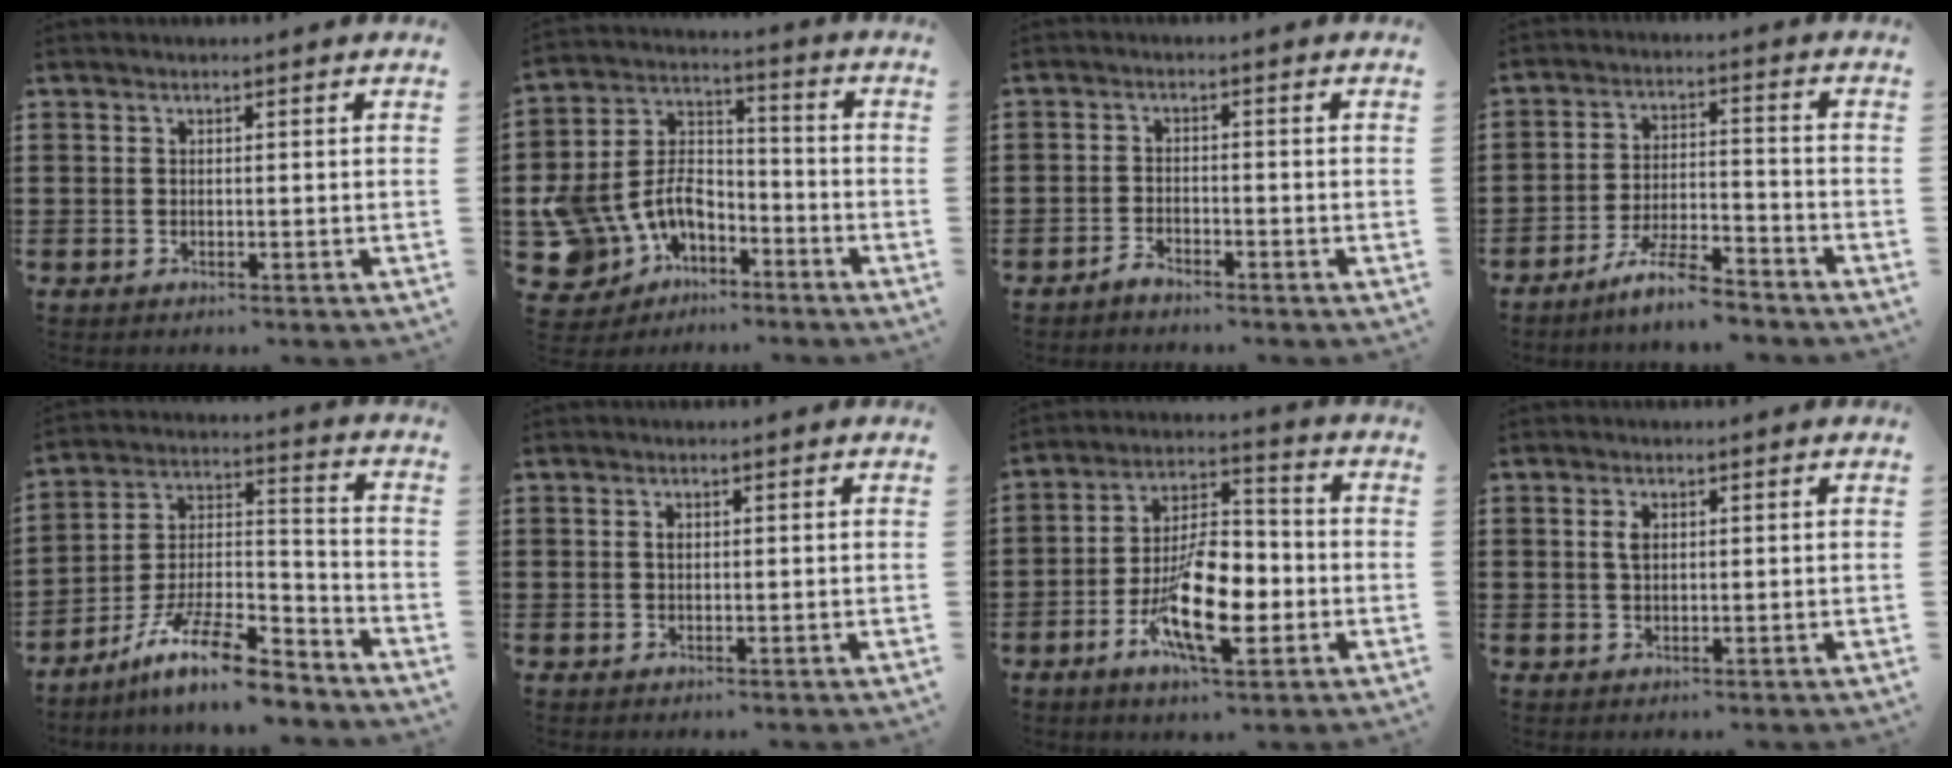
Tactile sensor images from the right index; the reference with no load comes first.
{"total": 8.7, "force": [-4.5, 6.4, 3.9], "torque": [-0.130, 0.003, -0.090]}
{"total": 1.8, "force": [-1.7, 0.3, 0.3], "torque": [-0.011, 0.002, -0.035]}
{"total": 7.1, "force": [-6.4, 0.5, 3.1], "torque": [-0.069, 0.000, -0.123]}
{"total": 12.5, "force": [-9.9, 2.6, 7.2], "torque": [-0.130, 0.025, -0.188]}
{"total": 0.8, "force": [0.2, 0.5, 0.6], "torque": [-0.014, 0.001, 0.003]}
{"total": 12.9, "force": [-4.4, 5.9, 10.6], "torque": [-0.199, 0.003, -0.076]}
{"total": 2.1, "force": [0.6, 1.1, 1.7], "torque": [-0.037, 0.006, 0.009]}